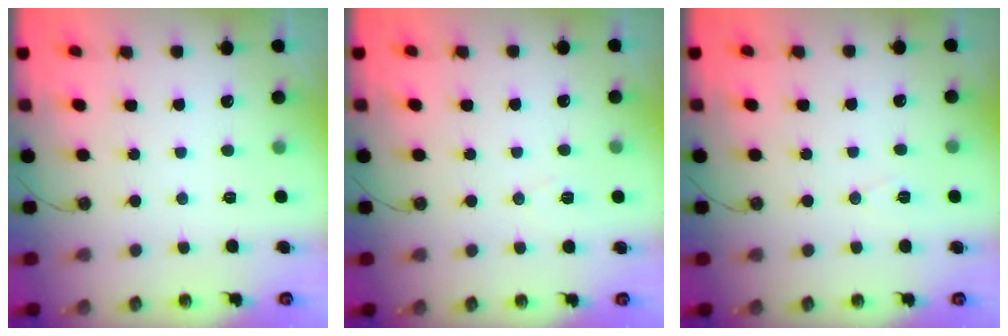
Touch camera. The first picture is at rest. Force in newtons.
{"total": 7.0, "press": 5.4, "slide": 4.5}
{"total": 5.7, "press": 3.5, "slide": 4.5}